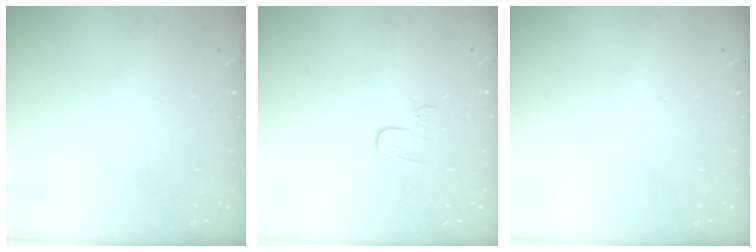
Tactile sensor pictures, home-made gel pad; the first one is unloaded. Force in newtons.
{"total": 3.5, "press": 3.5, "slide": 0.3}
{"total": 0.0}